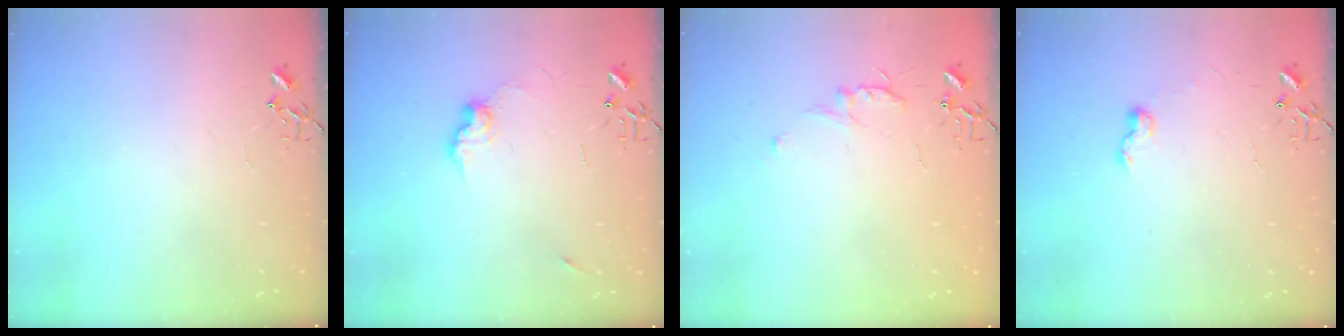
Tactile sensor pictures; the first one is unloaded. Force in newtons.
{"total": 8.5, "press": 8.5, "slide": 0.6}
{"total": 6.0, "press": 6.0, "slide": 0.7}
{"total": 6.2, "press": 6.1, "slide": 0.7}